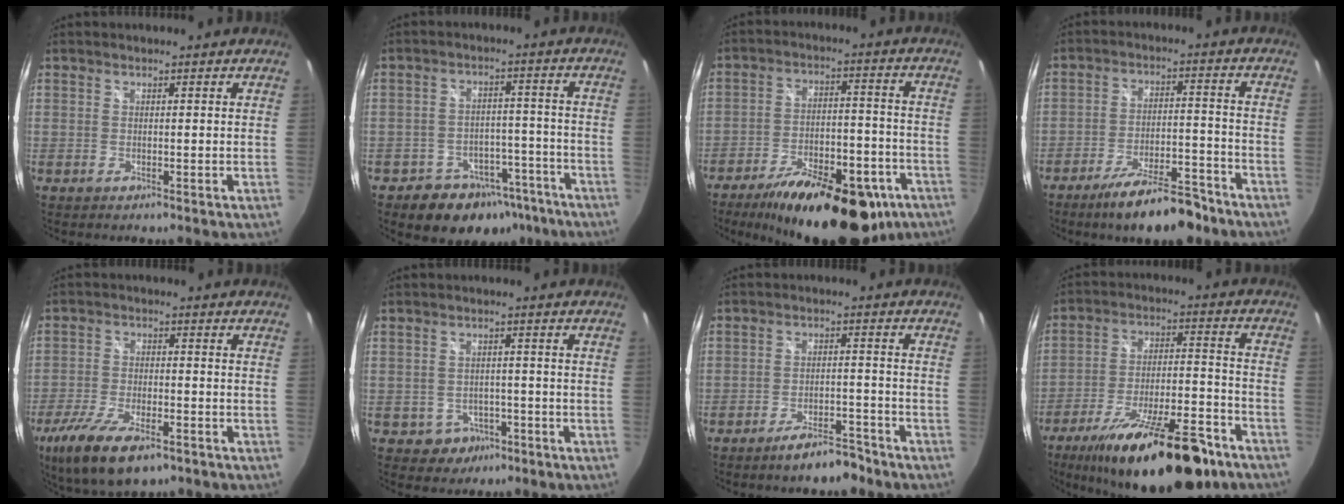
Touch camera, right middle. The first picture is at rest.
{"total": 12.5, "force": [-8.5, 8.3, 4.0], "torque": [-0.082, 0.027, -0.095]}
{"total": 23.9, "force": [-16.4, 9.8, 14.4], "torque": [-0.235, -0.010, -0.222]}
{"total": 13.3, "force": [-10.4, 3.3, 7.5], "torque": [-0.135, 0.000, -0.155]}
{"total": 13.3, "force": [-8.4, 4.9, 9.2], "torque": [-0.204, -0.040, -0.149]}
{"total": 4.7, "force": [-2.3, 4.0, 0.9], "torque": [-0.032, 0.012, -0.023]}
{"total": 6.7, "force": [-5.5, 1.9, 3.3], "torque": [-0.063, 0.010, -0.078]}
{"total": 24.3, "force": [-17.3, 7.3, 15.4], "torque": [-0.255, -0.024, -0.253]}